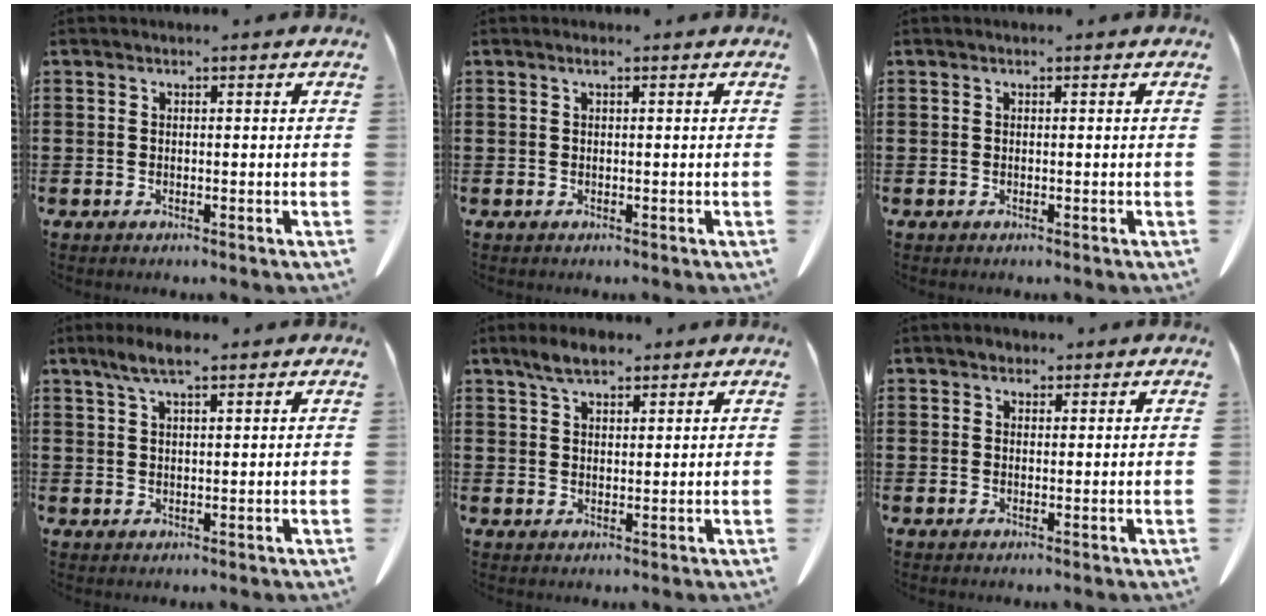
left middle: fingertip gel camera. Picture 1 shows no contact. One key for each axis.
{"total": 0.6, "fx": 0.2, "fy": 0.0, "fz": 0.6, "tx": -0.011, "ty": 0.000, "tz": 0.004}
{"total": 0.0}
{"total": 4.6, "fx": 2.8, "fy": 1.1, "fz": 3.5, "tx": -0.072, "ty": 0.006, "tz": 0.049}
{"total": 4.4, "fx": 3.3, "fy": 1.4, "fz": 2.5, "tx": -0.056, "ty": 0.004, "tz": 0.060}
{"total": 1.4, "fx": 1.0, "fy": 0.9, "fz": 0.2, "tx": 0.000, "ty": 0.003, "tz": 0.018}